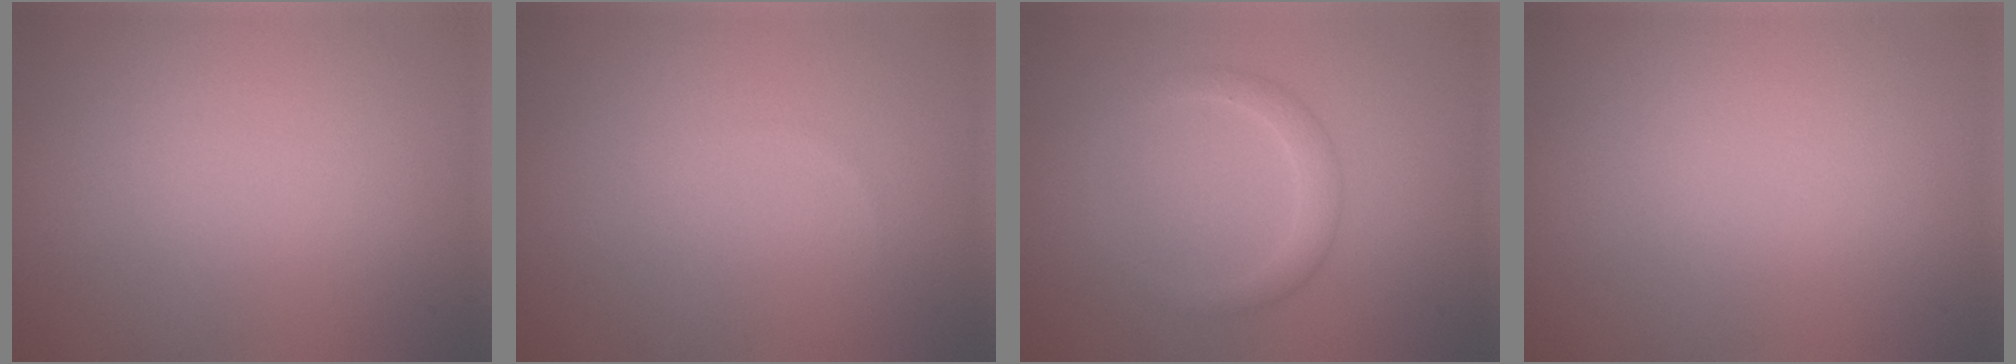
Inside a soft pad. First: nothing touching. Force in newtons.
{"total": 0.0}
{"total": 1.9, "press": 1.9, "slide": 0.1}
{"total": 0.0}